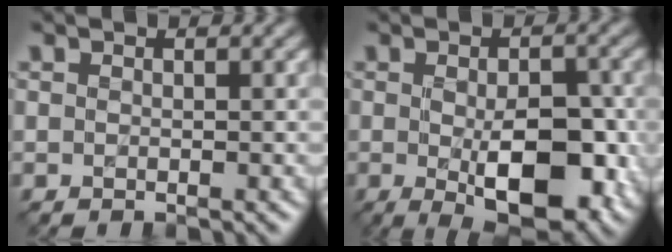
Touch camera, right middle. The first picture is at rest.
{"total": 8.6, "force": [-1.9, 3.7, 7.5], "torque": [-0.118, -0.014, -0.020]}